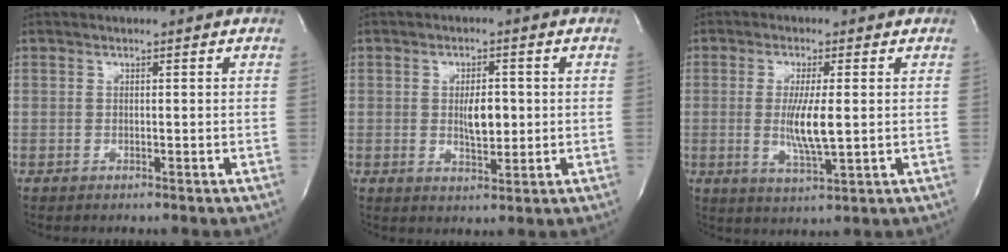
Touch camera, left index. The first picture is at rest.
{"total": 4.4, "force": [0.1, 1.8, 4.0], "torque": [-0.067, -0.003, 0.008]}
{"total": 6.5, "force": [0.0, 0.9, 6.4], "torque": [-0.129, -0.015, 0.002]}